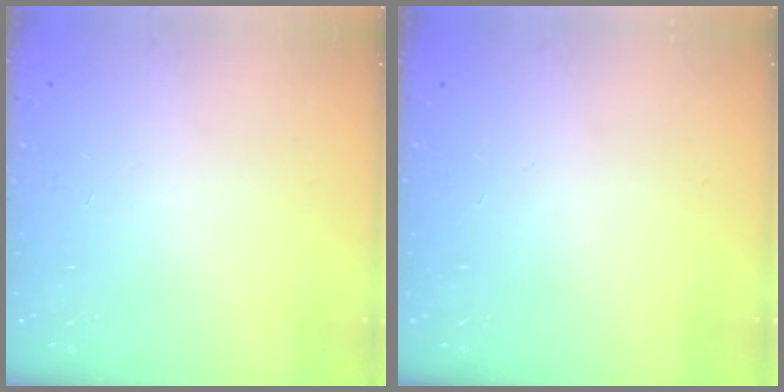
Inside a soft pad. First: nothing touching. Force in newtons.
{"total": 0.0}